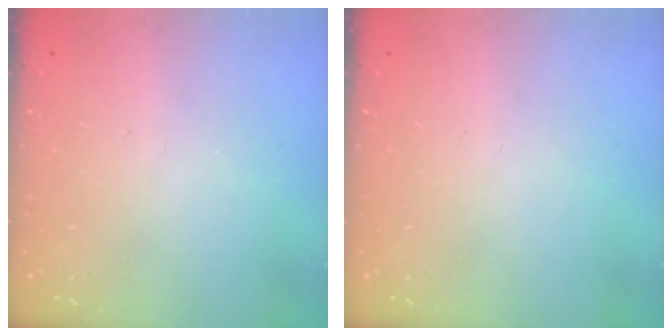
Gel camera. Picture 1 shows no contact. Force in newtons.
{"total": 0.0}